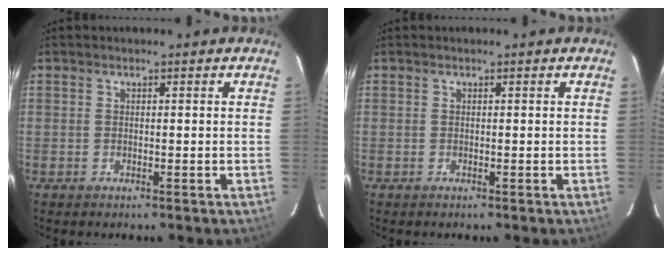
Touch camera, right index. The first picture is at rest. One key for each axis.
{"total": 0.0}